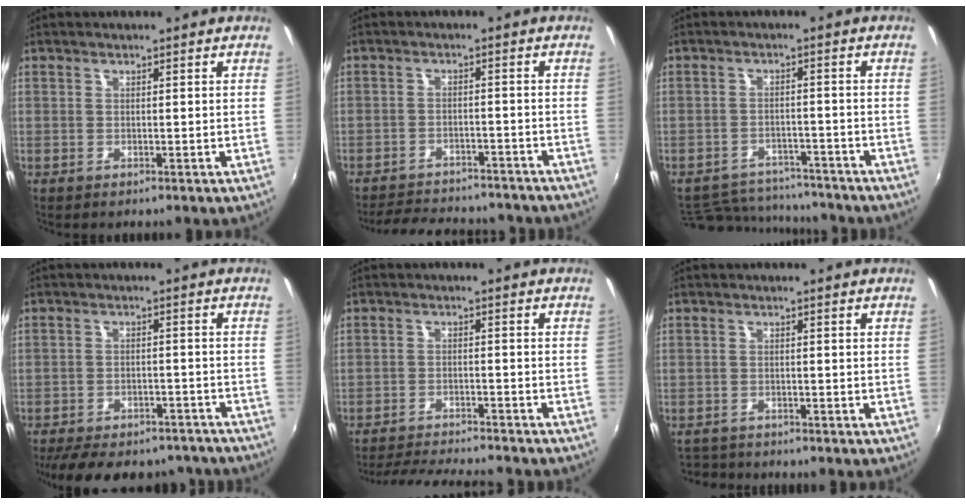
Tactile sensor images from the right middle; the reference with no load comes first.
{"total": 15.4, "force": [-13.6, 4.3, 5.7], "torque": [-0.120, 0.001, -0.179]}
{"total": 12.5, "force": [-11.3, 4.3, 3.3], "torque": [-0.085, 0.012, -0.156]}
{"total": 19.6, "force": [-16.5, 7.2, 7.8], "torque": [-0.166, 0.001, -0.207]}
{"total": 11.9, "force": [-11.0, 0.9, 4.6], "torque": [-0.103, -0.012, -0.166]}
{"total": 3.2, "force": [-3.1, 0.8, 0.1], "torque": [-0.017, -0.007, -0.057]}